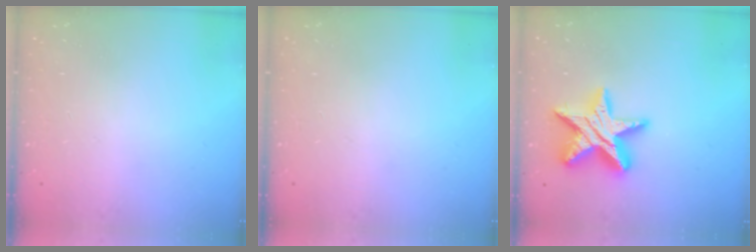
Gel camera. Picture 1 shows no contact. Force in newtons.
{"total": 0.0}
{"total": 16.9, "press": 16.9, "slide": 1.3}